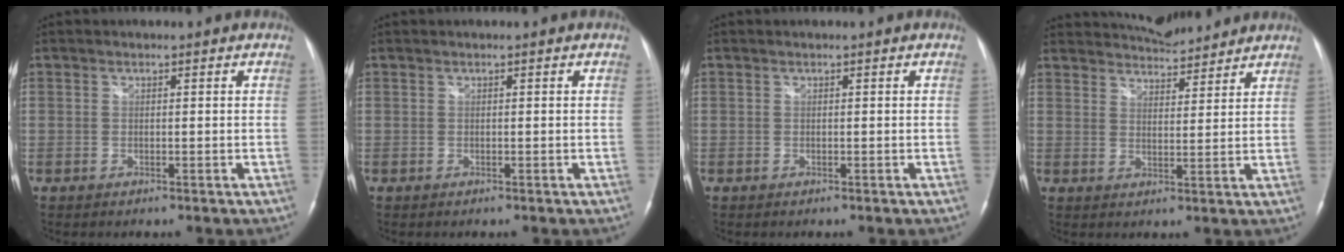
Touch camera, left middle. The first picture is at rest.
{"total": 0.0}
{"total": 0.0}
{"total": 8.3, "force": [8.1, 1.3, 1.6], "torque": [-0.033, 0.009, 0.121]}